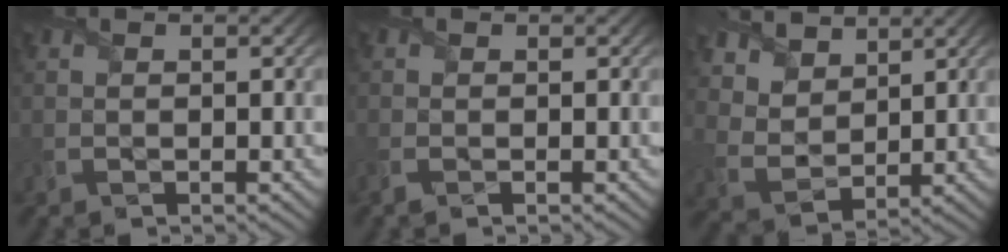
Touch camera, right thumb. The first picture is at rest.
{"total": 1.1, "force": [-0.5, 0.6, 0.8], "torque": [-0.024, -0.004, -0.012]}
{"total": 6.6, "force": [4.7, 3.9, 2.5], "torque": [-0.078, -0.005, 0.089]}